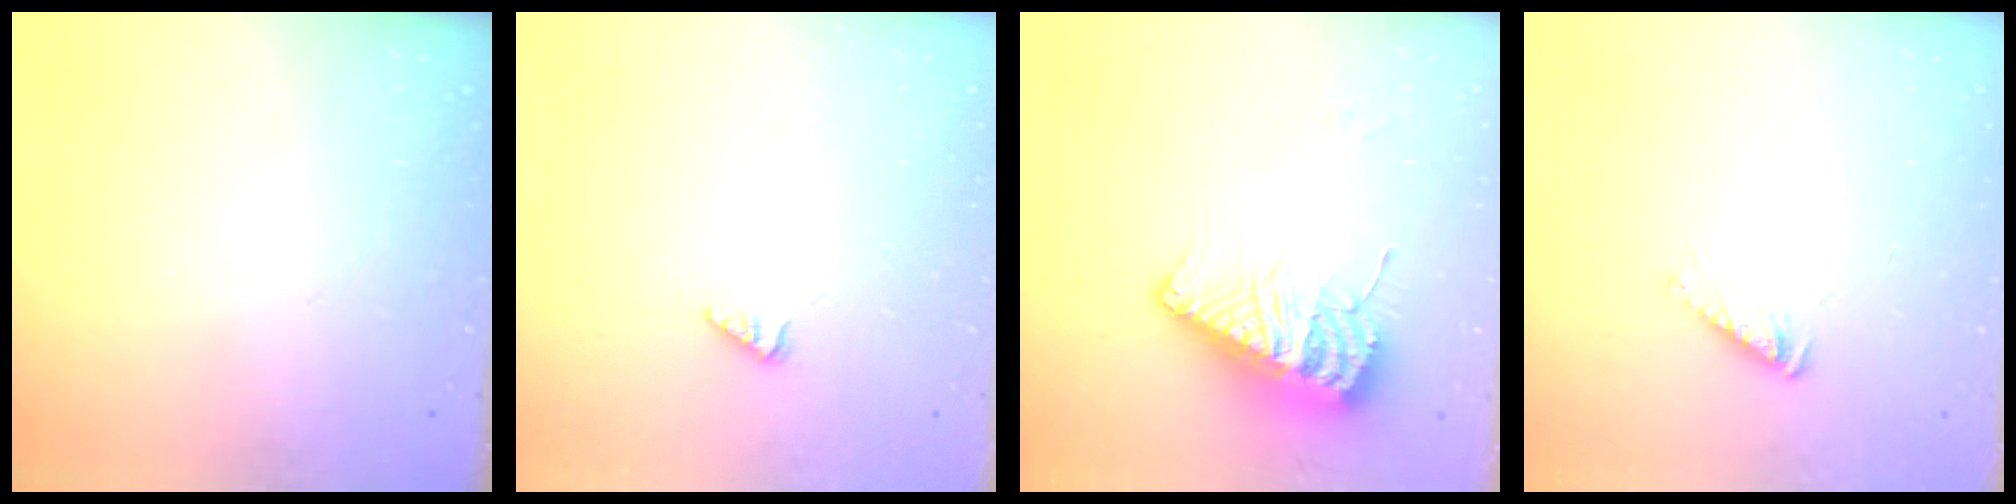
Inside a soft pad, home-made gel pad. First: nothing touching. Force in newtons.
{"total": 0.0}
{"total": 12.1, "press": 12.0, "slide": 1.3}
{"total": 1.4, "press": 1.3, "slide": 0.2}